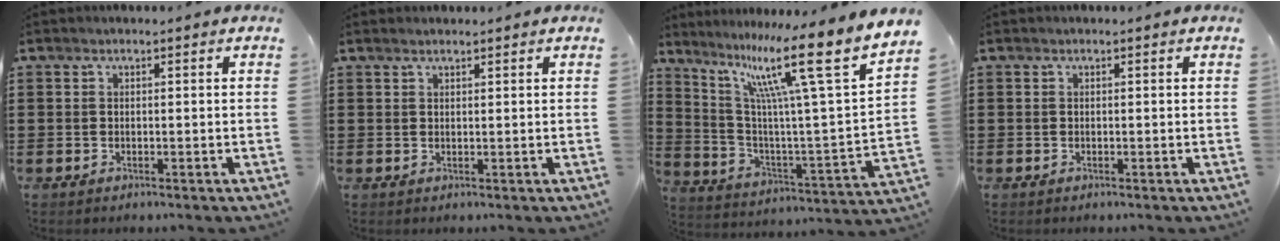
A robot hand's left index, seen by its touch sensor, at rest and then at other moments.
{"total": 0.7, "force": [0.6, 0.1, 0.2], "torque": [-0.005, 0.000, 0.012]}
{"total": 15.4, "force": [9.7, 0.8, 11.9], "torque": [-0.236, -0.069, 0.140]}
{"total": 0.0}